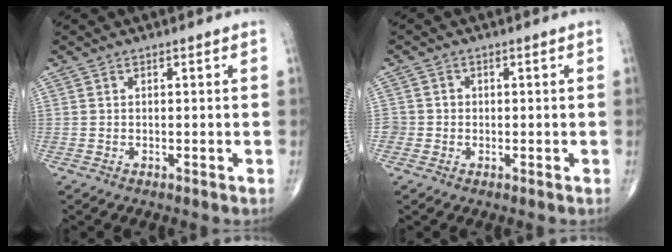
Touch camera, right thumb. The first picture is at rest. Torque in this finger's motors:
{"motor_torque": [0.04, -0.17, -0.04, -0.08, 0.01]}